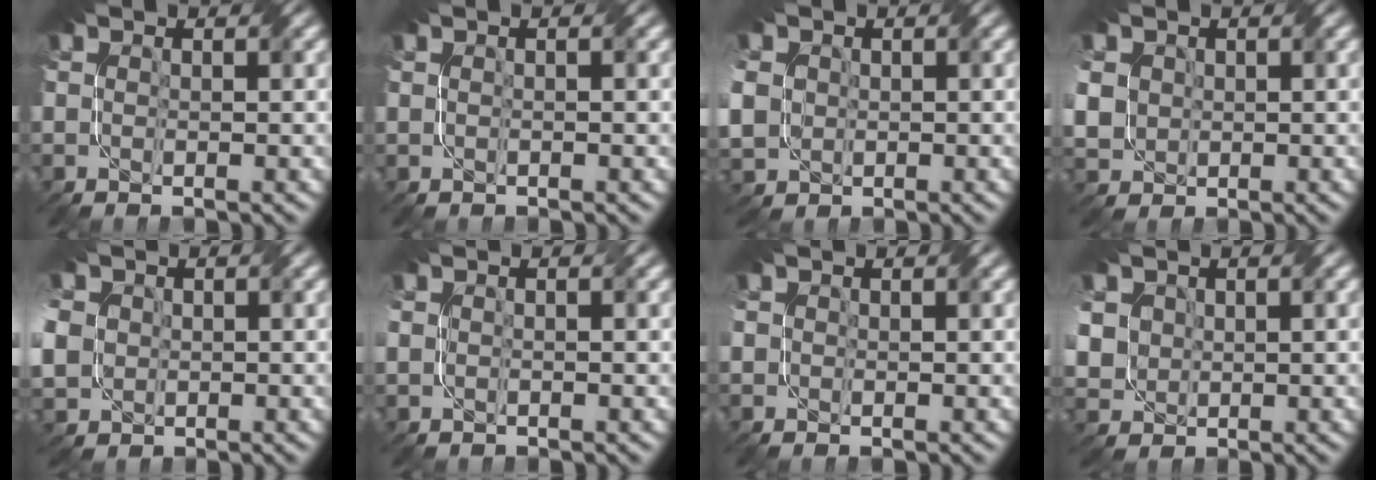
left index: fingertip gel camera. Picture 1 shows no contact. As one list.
[{"total": 0.0}, {"total": 5.5, "force": [0.4, 4.8, 2.6], "torque": [-0.083, 0.007, -0.005]}, {"total": 5.0, "force": [1.1, 4.4, 2.1], "torque": [-0.074, 0.022, 0.017]}, {"total": 6.0, "force": [0.2, 5.2, 2.9], "torque": [-0.089, 0.007, -0.009]}, {"total": 0.7, "force": [0.3, 0.6, 0.4], "torque": [-0.006, 0.001, 0.006]}, {"total": 0.7, "force": [0.1, 0.7, 0.0], "torque": [0.004, 0.000, 0.000]}, {"total": 5.6, "force": [1.7, 4.7, 2.4], "torque": [-0.069, 0.028, 0.028]}]